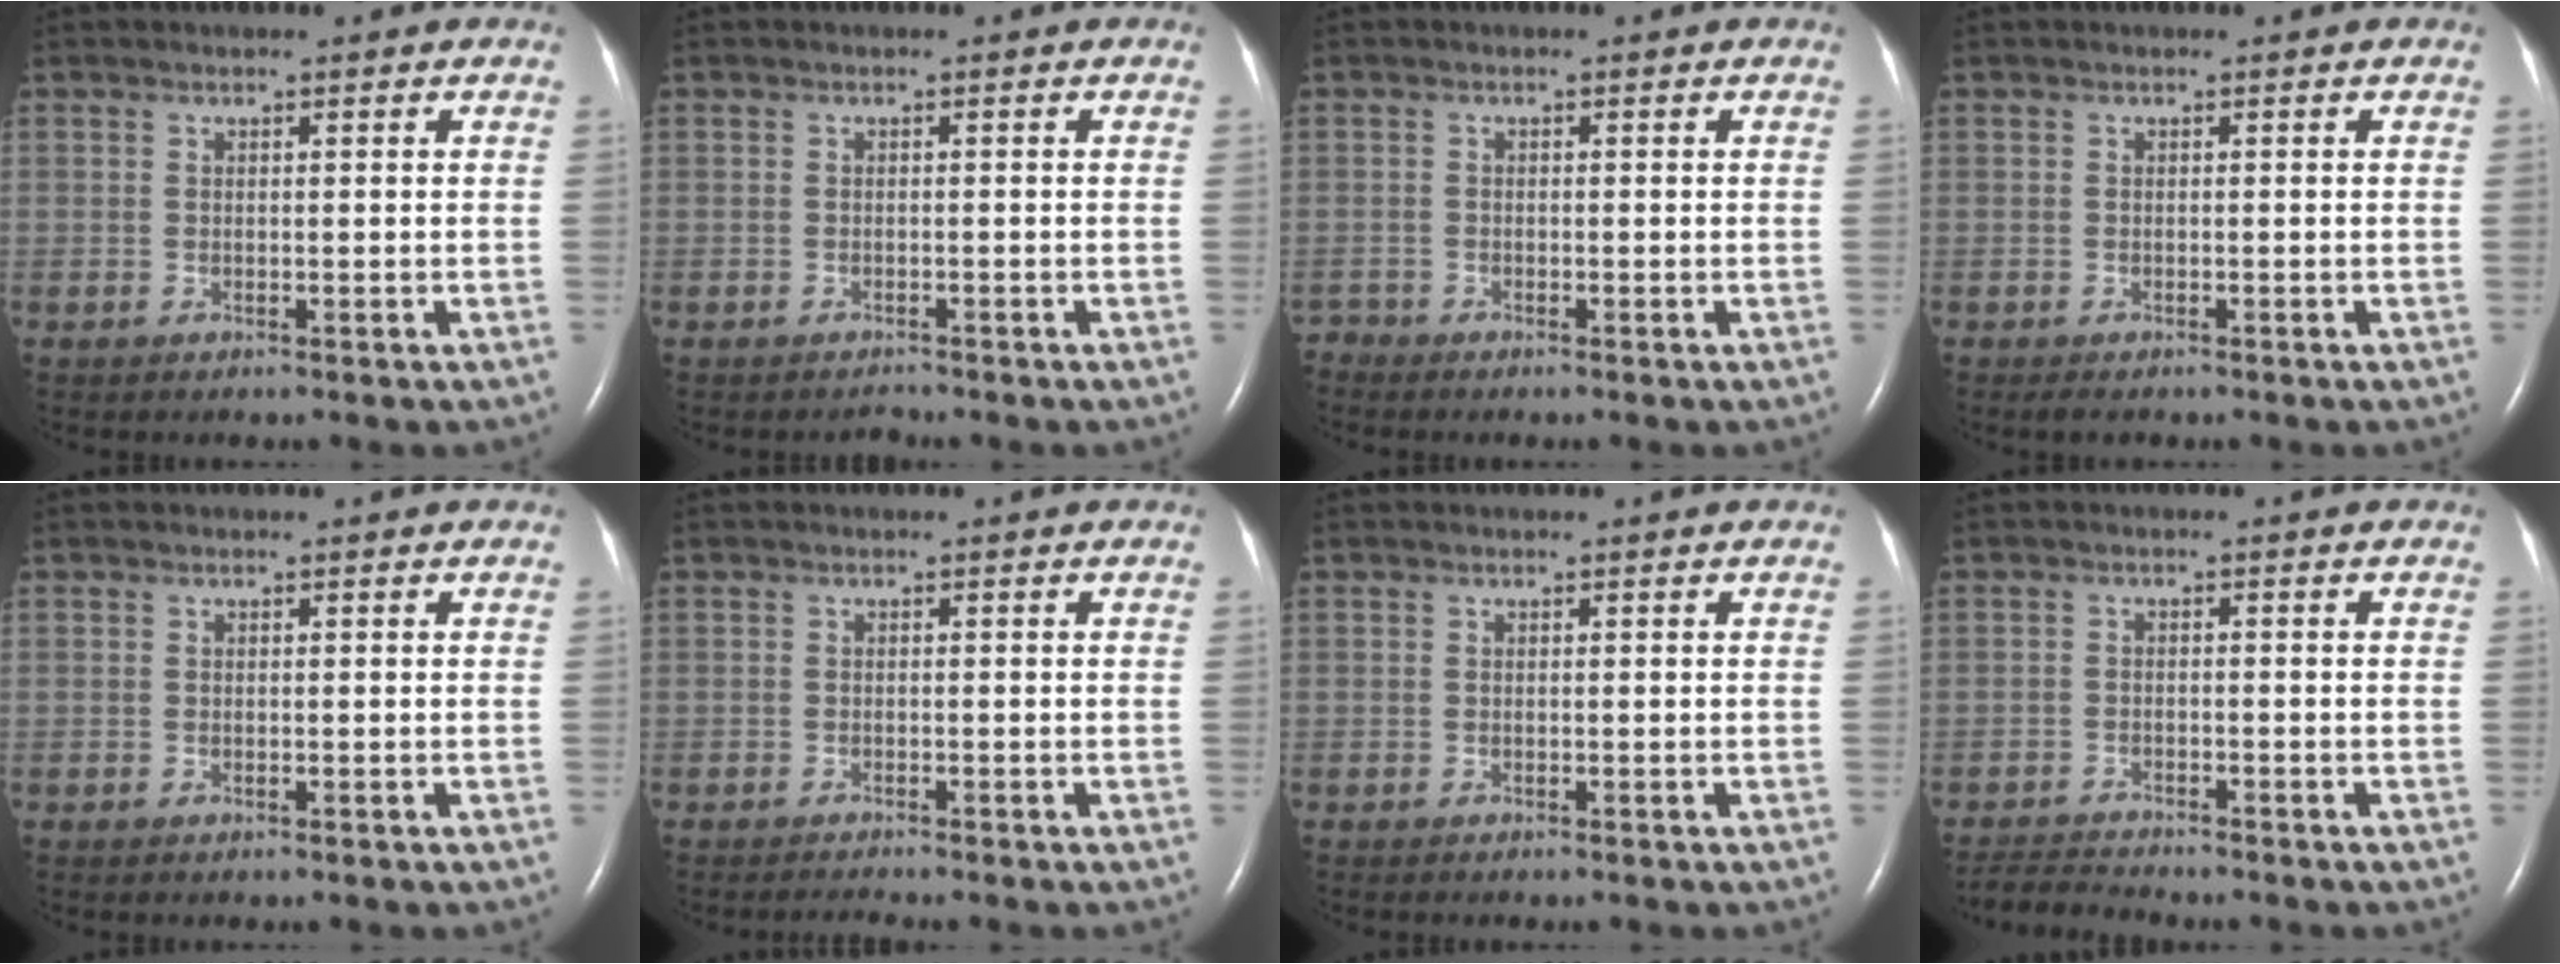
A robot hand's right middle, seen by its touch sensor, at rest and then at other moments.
{"total": 0.7, "force": [-0.7, 0.0, -0.1], "torque": [-0.001, -0.005, -0.011]}
{"total": 0.9, "force": [-0.8, -0.1, -0.4], "torque": [0.012, -0.005, -0.014]}
{"total": 0.9, "force": [-0.7, 0.4, 0.4], "torque": [-0.011, -0.003, -0.008]}
{"total": 0.0}
{"total": 1.1, "force": [-1.0, -0.5, 0.0], "torque": [-0.008, -0.006, -0.017]}
{"total": 0.0}
{"total": 3.5, "force": [-3.5, -0.5, 0.1], "torque": [-0.006, -0.021, -0.062]}